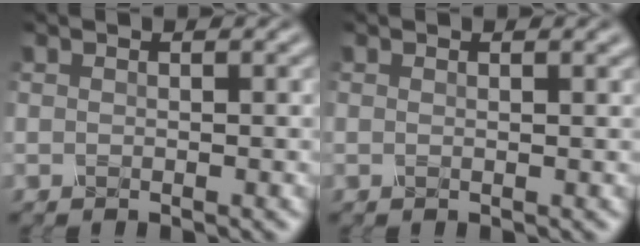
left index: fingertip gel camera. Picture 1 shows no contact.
{"total": 1.7, "force": [0.9, 0.7, 1.2], "torque": [-0.001, 0.009, -0.002]}